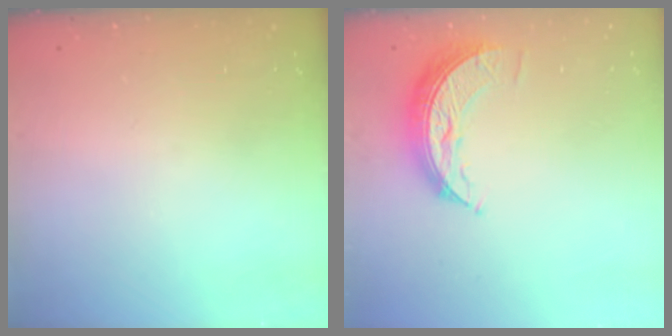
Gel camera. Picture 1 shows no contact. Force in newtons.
{"total": 8.4, "press": 8.4, "slide": 0.2}